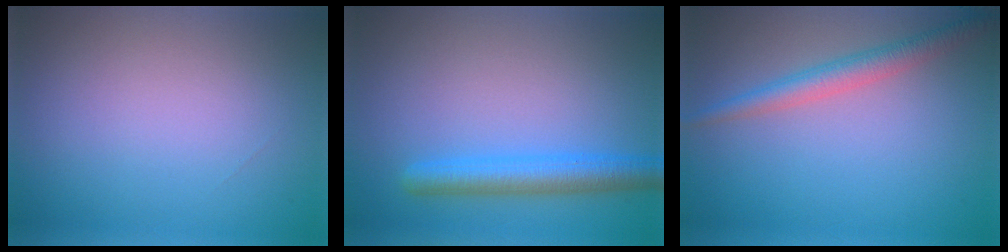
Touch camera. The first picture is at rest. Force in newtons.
{"total": 3.8, "press": 3.8, "slide": 0.2}
{"total": 2.8, "press": 2.8, "slide": 0.1}